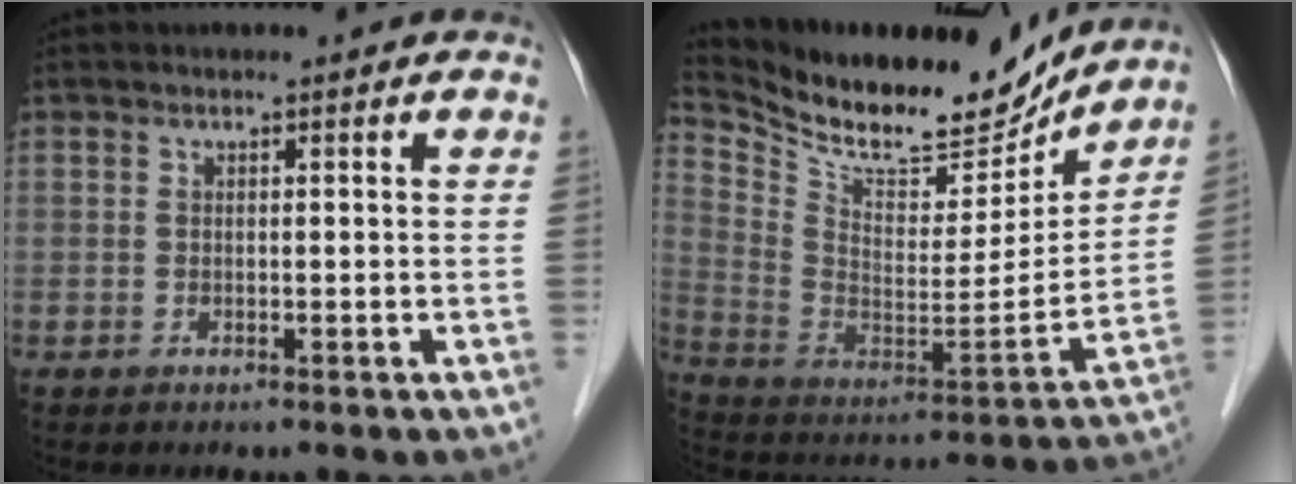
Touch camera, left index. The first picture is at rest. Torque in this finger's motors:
{"motor_torque": [0.13, -0.35, 0.24, 0.04]}